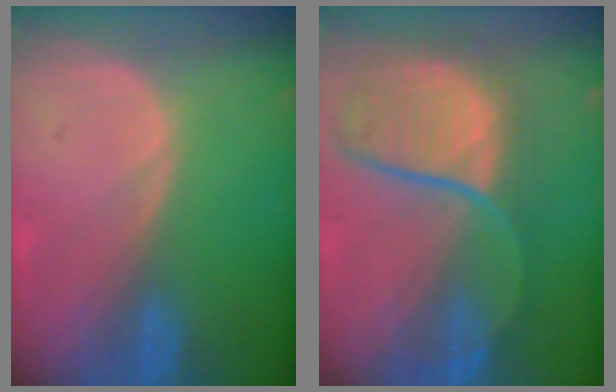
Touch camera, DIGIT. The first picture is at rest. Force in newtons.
{"total": 10.5, "press": 9.6, "slide": 4.1}